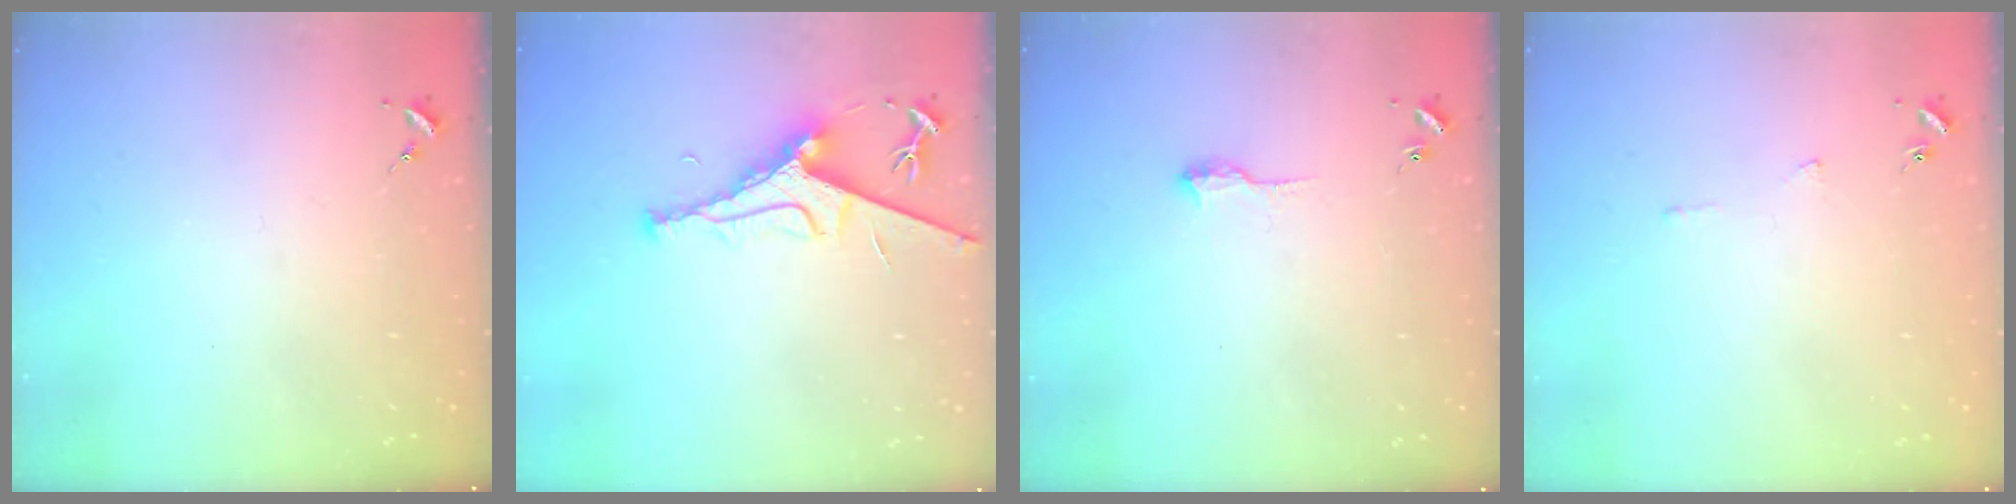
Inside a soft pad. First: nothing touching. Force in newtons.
{"total": 8.0, "press": 8.0, "slide": 1.0}
{"total": 5.9, "press": 5.8, "slide": 0.6}
{"total": 3.3, "press": 3.2, "slide": 0.7}